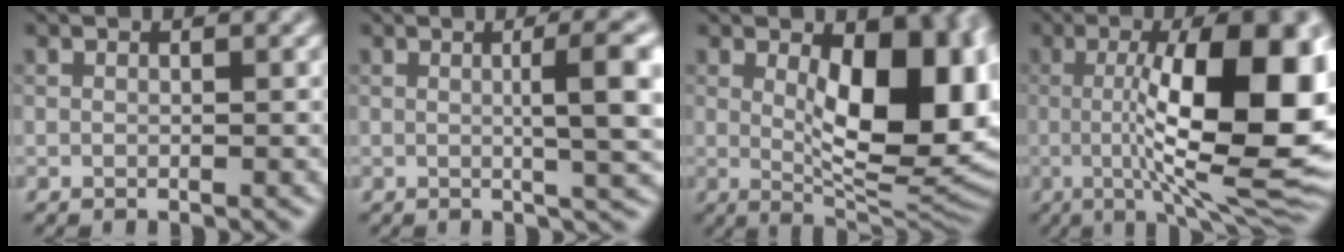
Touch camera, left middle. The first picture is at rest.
{"total": 6.1, "force": [0.5, 1.3, 5.9], "torque": [-0.076, 0.012, 0.007]}
{"total": 11.8, "force": [1.6, 5.4, 10.3], "torque": [-0.127, -0.008, 0.034]}
{"total": 14.5, "force": [0.4, 3.9, 13.9], "torque": [-0.189, 0.003, 0.002]}